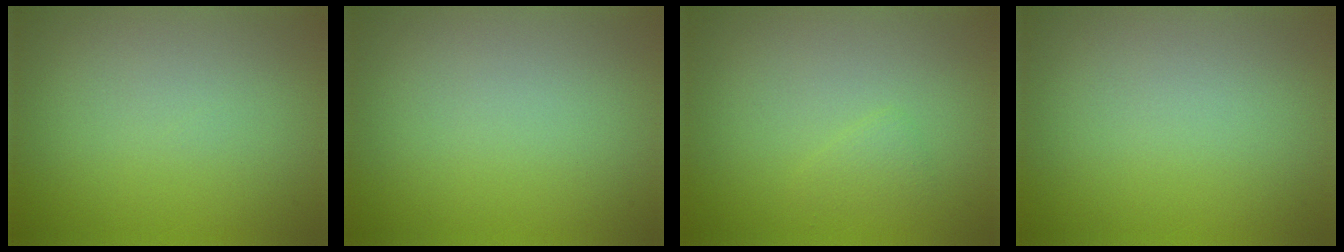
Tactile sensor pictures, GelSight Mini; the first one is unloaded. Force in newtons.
{"total": 0.0}
{"total": 0.9, "press": 0.9, "slide": 0.0}
{"total": 0.0}